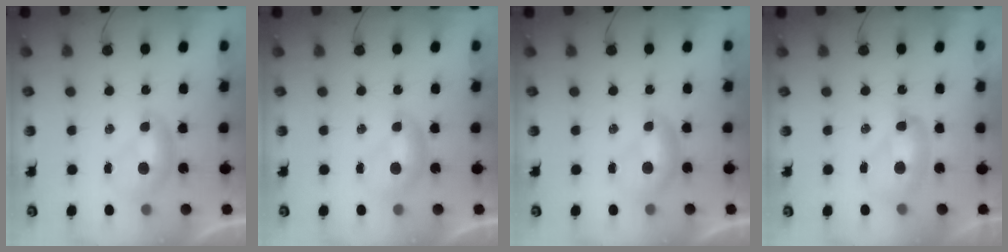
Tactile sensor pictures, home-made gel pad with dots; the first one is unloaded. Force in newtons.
{"total": 0.0}
{"total": 0.0}
{"total": 3.6, "press": 3.6, "slide": 0.2}